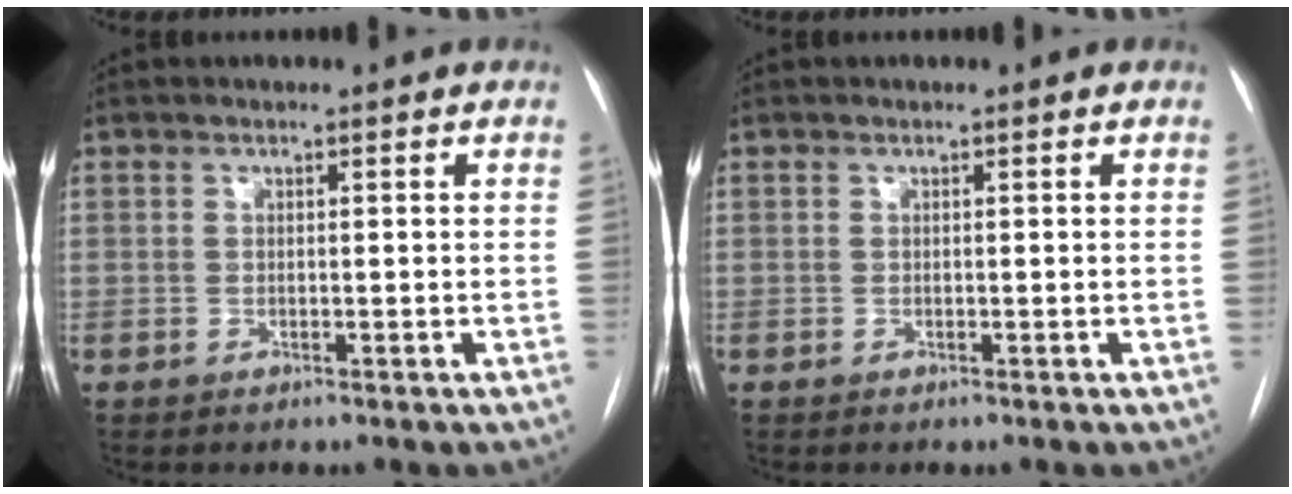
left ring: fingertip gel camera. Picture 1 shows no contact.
{"total": 0.0}